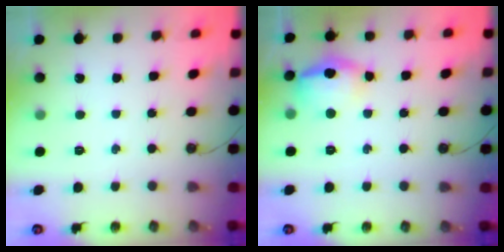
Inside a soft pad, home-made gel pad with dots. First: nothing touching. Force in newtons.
{"total": 14.7, "press": 13.0, "slide": 6.7}